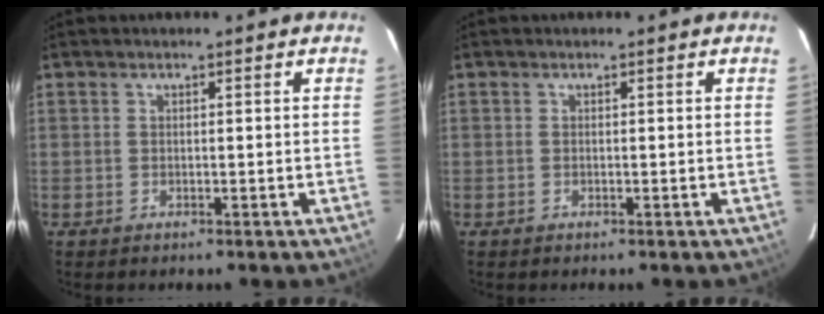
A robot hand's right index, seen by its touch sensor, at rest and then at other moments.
{"total": 0.0}